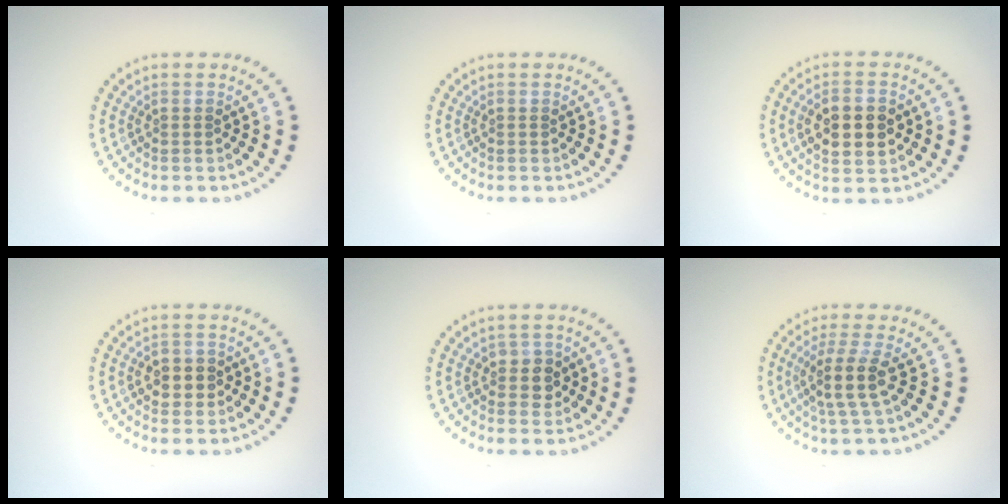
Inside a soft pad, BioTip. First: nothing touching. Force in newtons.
{"total": 0.0}
{"total": 4.7, "press": 4.7, "slide": 0.3}
{"total": 2.3, "press": 2.3, "slide": 0.5}
{"total": 1.9, "press": 1.8, "slide": 0.6}
{"total": 3.3, "press": 2.6, "slide": 2.0}